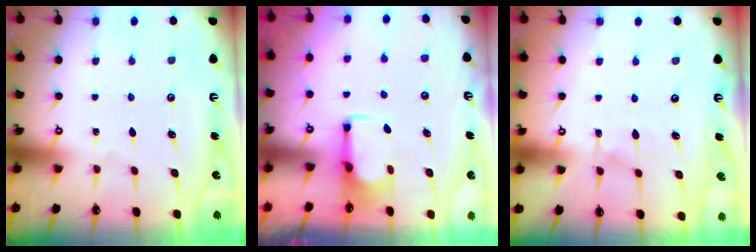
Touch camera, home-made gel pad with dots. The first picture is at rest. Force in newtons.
{"total": 1.8, "press": 1.6, "slide": 0.7}
{"total": 5.6, "press": 5.6, "slide": 0.6}